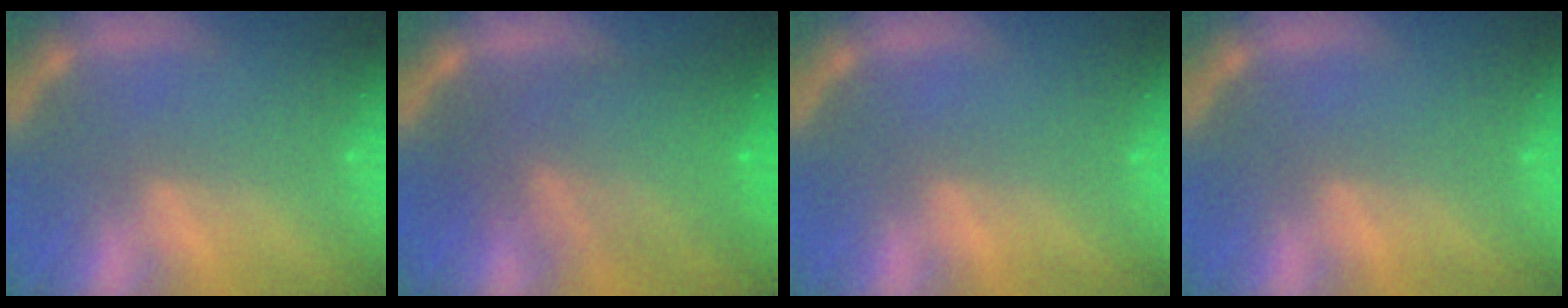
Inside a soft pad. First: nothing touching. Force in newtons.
{"total": 9.0}
{"total": 0.0}
{"total": 0.0}